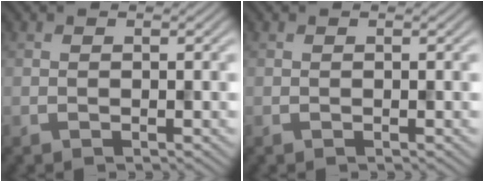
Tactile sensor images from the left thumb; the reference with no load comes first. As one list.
[{"total": 0.0}]